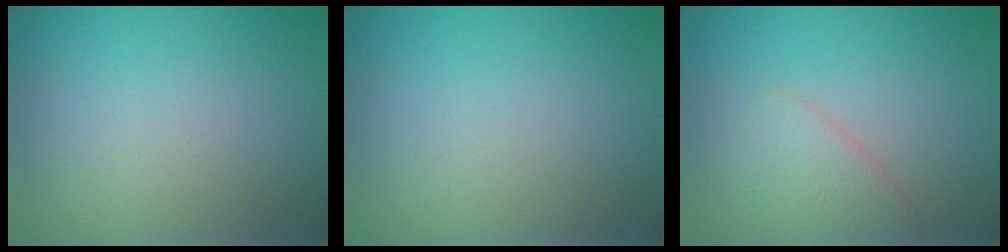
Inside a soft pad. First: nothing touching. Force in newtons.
{"total": 0.0}
{"total": 2.1, "press": 2.1, "slide": 0.1}